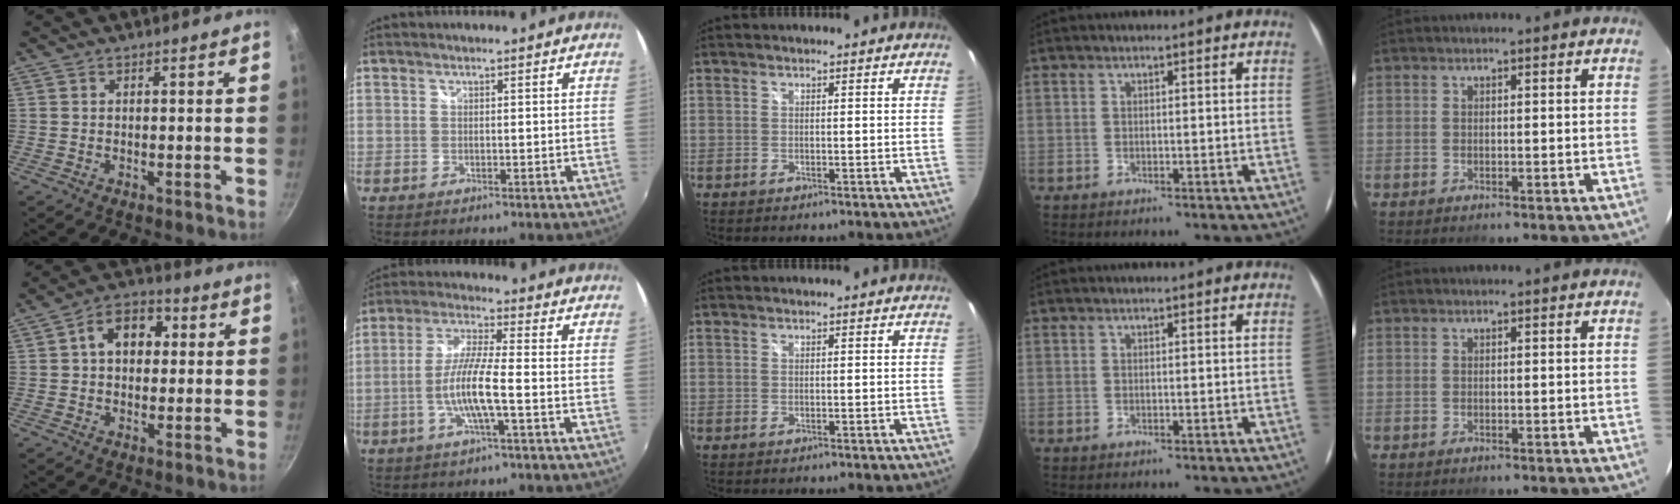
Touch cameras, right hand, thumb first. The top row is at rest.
{"thumb": {"total": 9.1, "force": [1.6, 6.5, 6.1], "torque": [-0.055, 0.018, 0.012]}, "index": {"total": 8.7, "force": [-2.7, 0.3, 8.2], "torque": [-0.171, 0.000, -0.052]}}